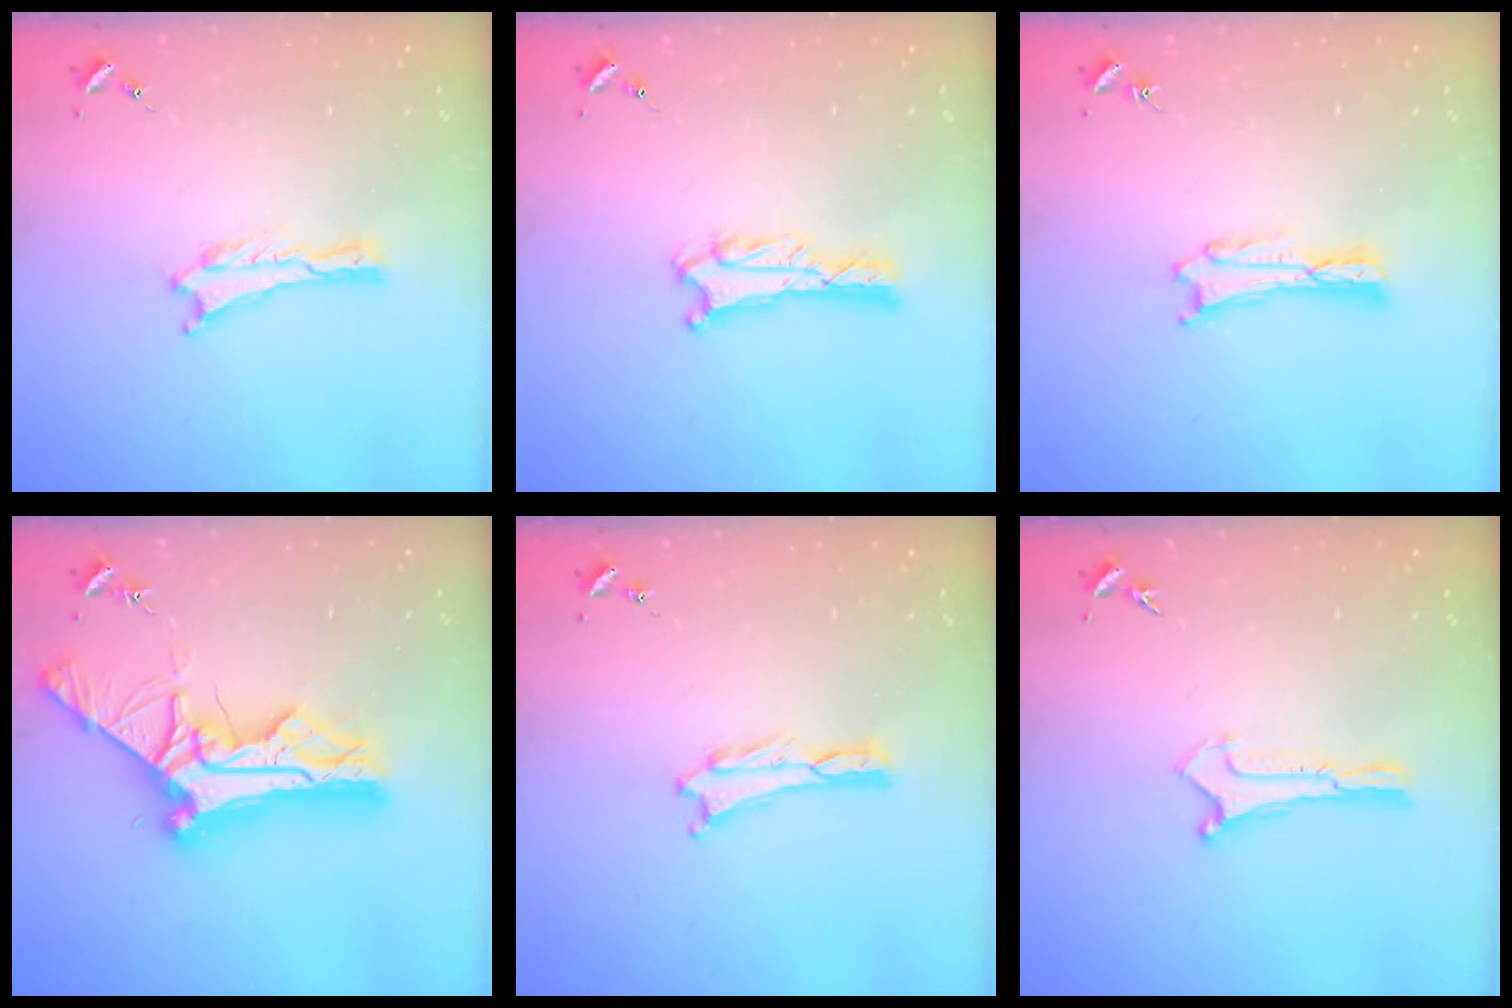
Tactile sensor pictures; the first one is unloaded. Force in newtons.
{"total": 1.4, "press": 1.4, "slide": 0.1}
{"total": 0.5, "press": 0.5, "slide": 0.2}
{"total": 13.3, "press": 13.2, "slide": 1.4}
{"total": 0.0}
{"total": 0.0}